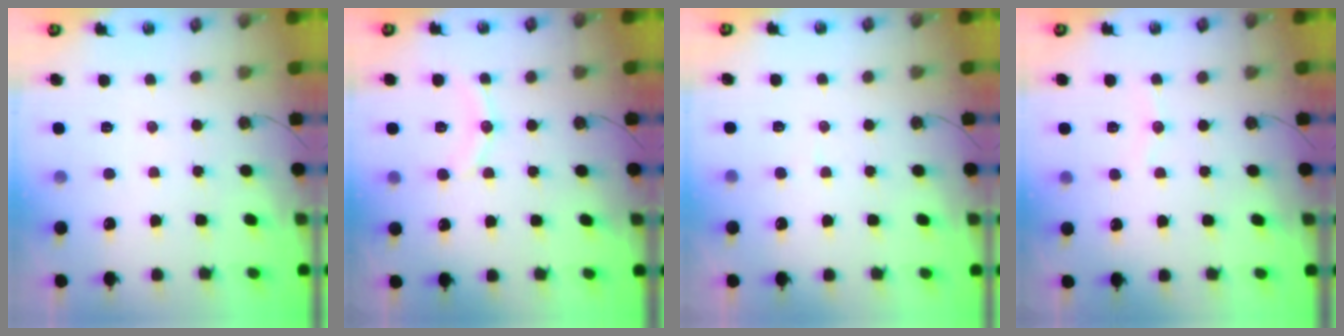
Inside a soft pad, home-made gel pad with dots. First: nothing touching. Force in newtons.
{"total": 9.6, "press": 9.2, "slide": 2.8}
{"total": 4.5, "press": 4.5, "slide": 0.4}
{"total": 5.3, "press": 5.1, "slide": 1.4}